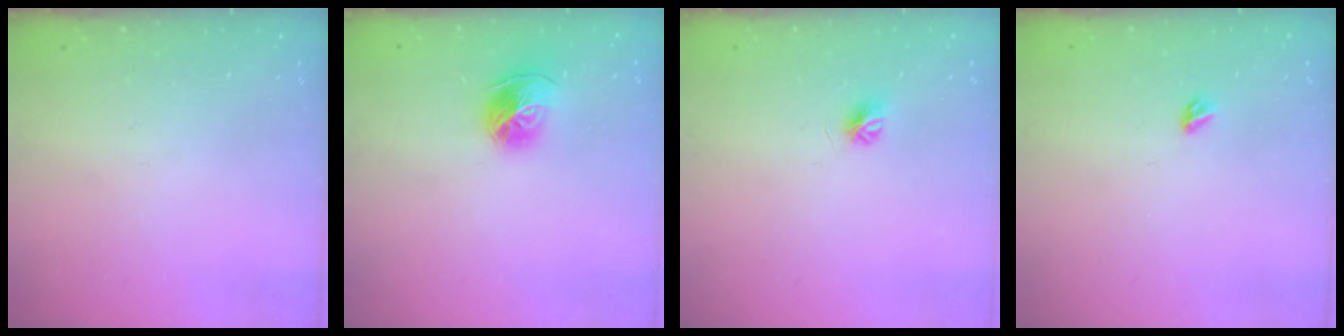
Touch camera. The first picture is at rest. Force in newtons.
{"total": 11.3, "press": 11.2, "slide": 1.2}
{"total": 4.8, "press": 4.7, "slide": 0.4}
{"total": 3.5, "press": 3.4, "slide": 0.8}